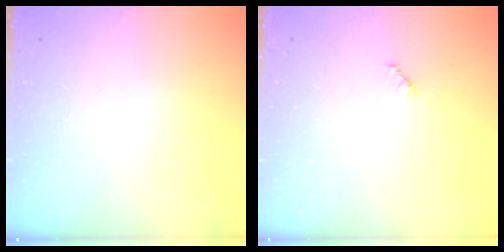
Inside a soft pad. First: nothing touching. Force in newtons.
{"total": 1.9, "press": 1.9, "slide": 0.3}